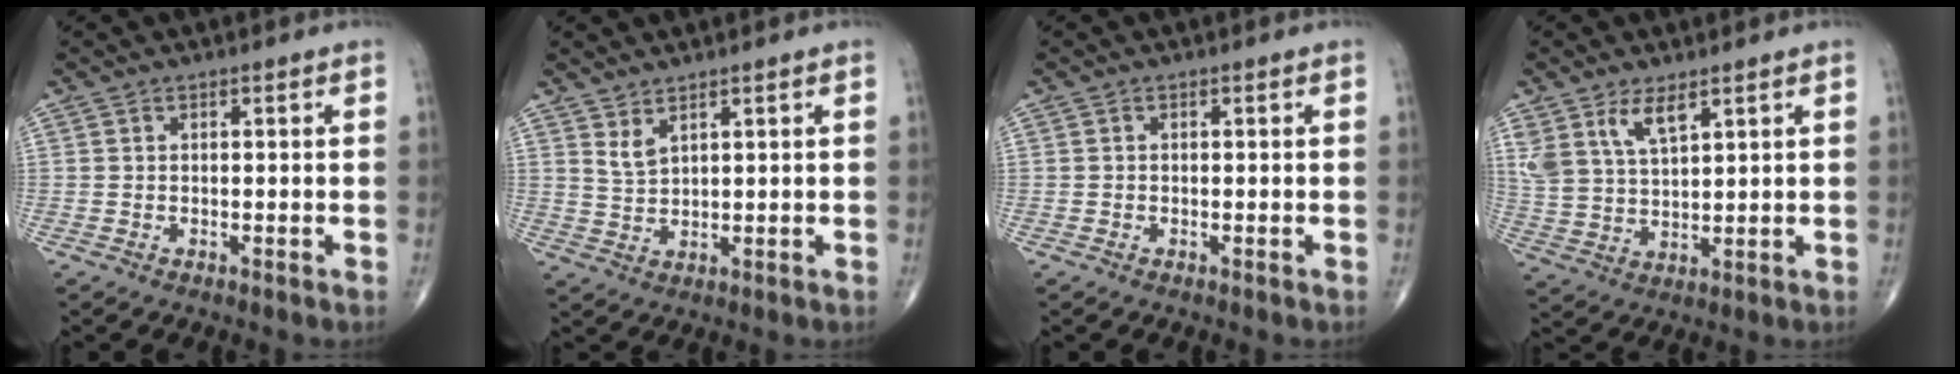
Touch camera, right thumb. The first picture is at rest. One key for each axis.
{"total": 2.8, "fx": 2.1, "fy": 0.9, "fz": 1.7, "tx": -0.031, "ty": -0.022, "tz": 0.047}
{"total": 0.0}
{"total": 7.5, "fx": 4.6, "fy": 3.3, "fz": 5.0, "tx": -0.096, "ty": -0.020, "tz": 0.099}